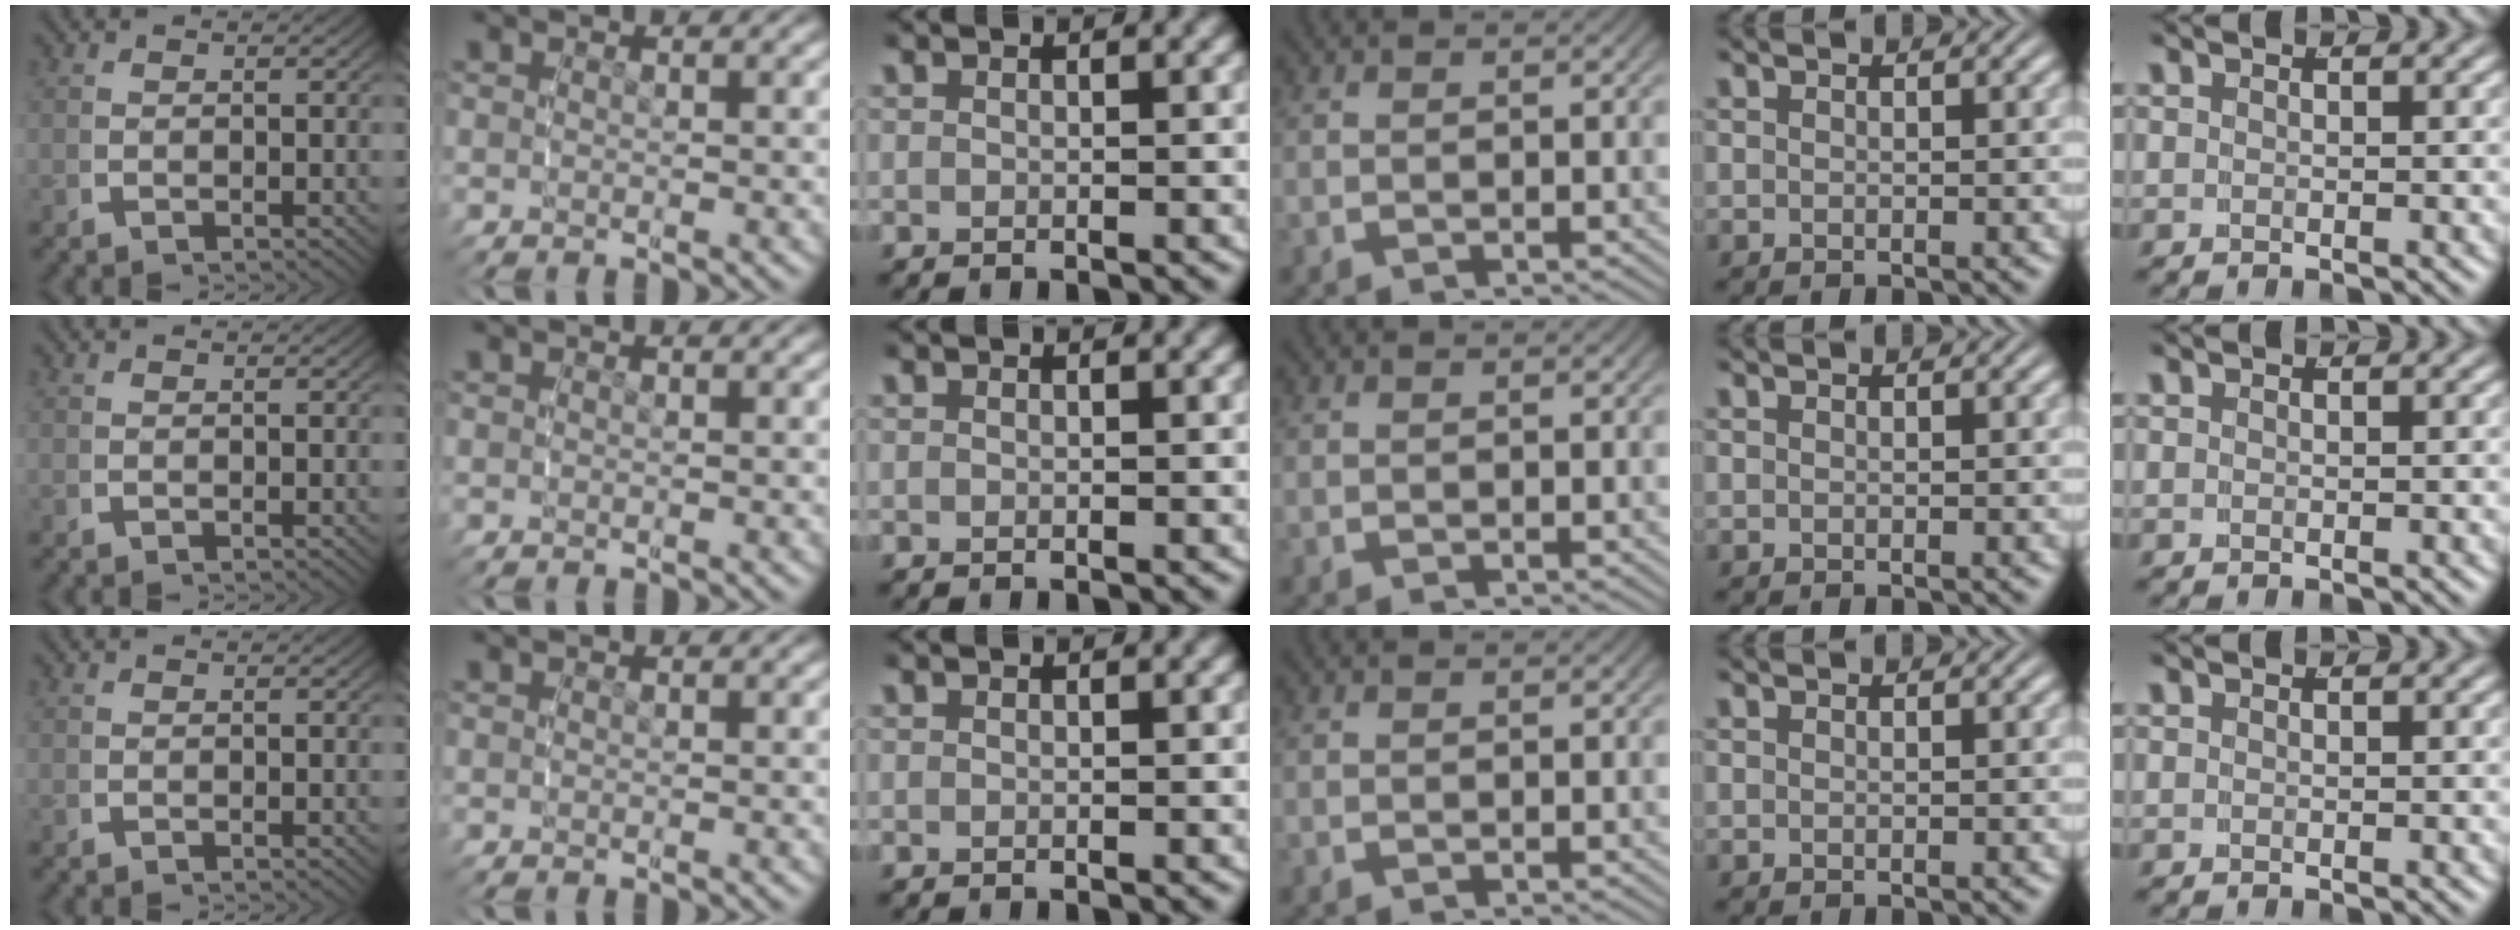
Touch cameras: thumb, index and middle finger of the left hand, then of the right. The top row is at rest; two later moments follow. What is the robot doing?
{"motion": "reach", "object": "router"}